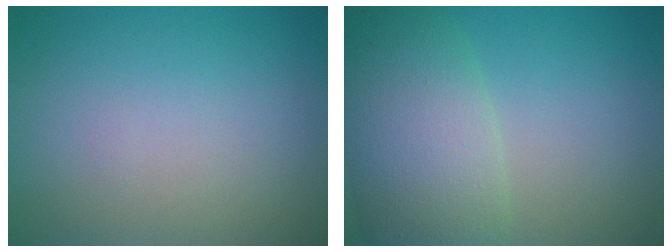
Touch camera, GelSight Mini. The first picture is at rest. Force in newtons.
{"total": 8.3, "press": 8.3, "slide": 0.5}